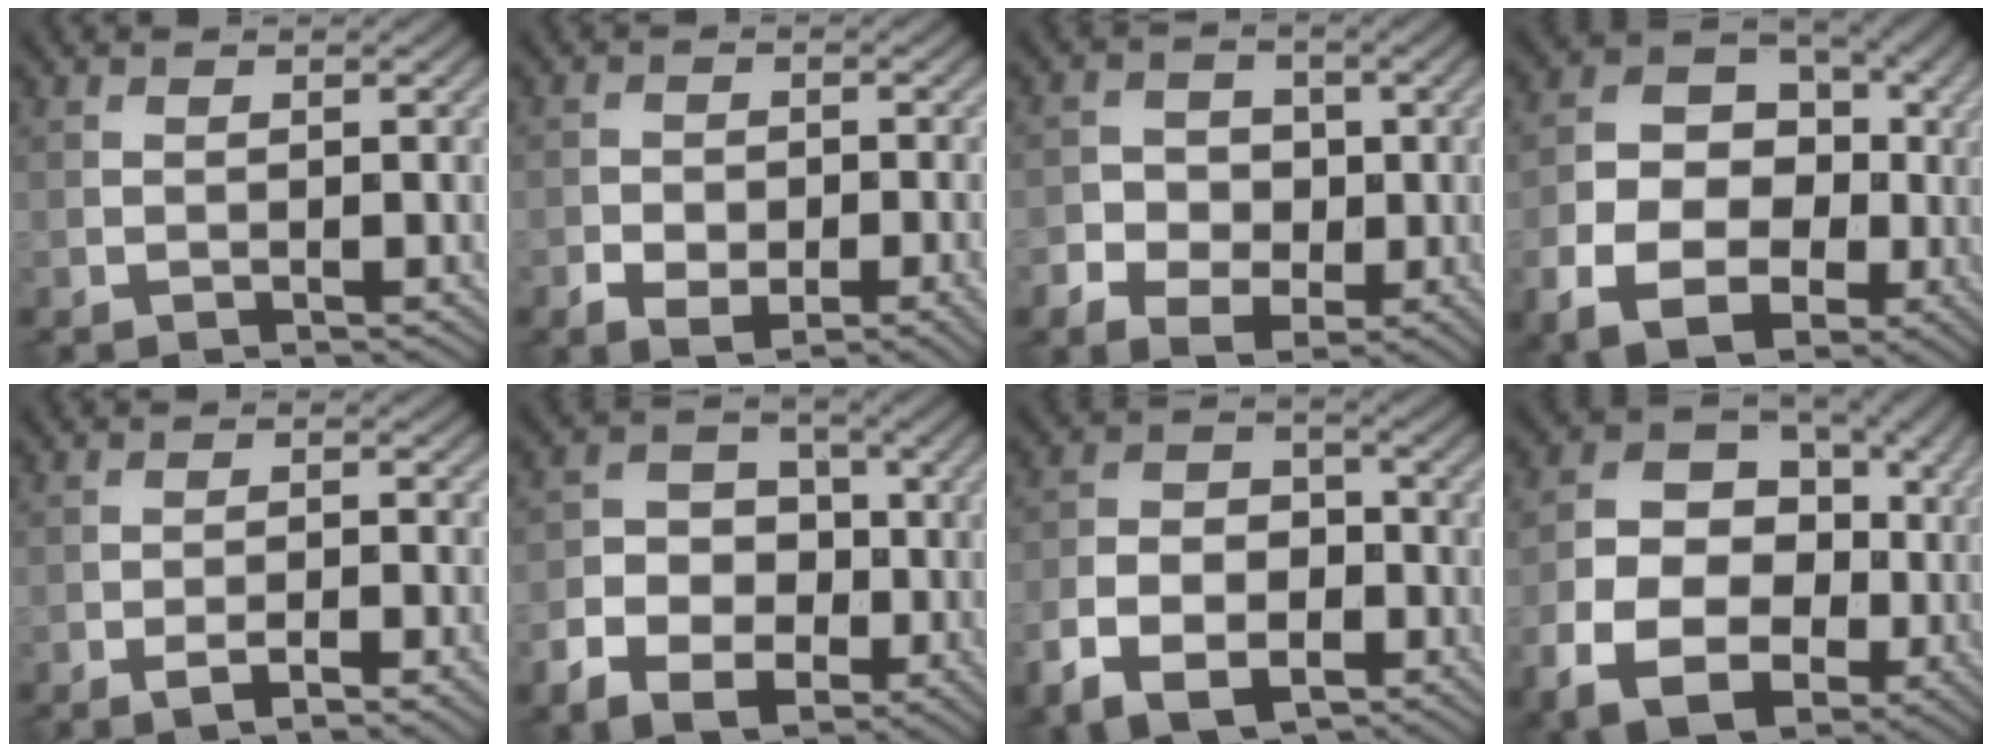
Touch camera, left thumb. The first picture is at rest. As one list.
[{"total": 7.0, "force": [-3.3, 3.6, 5.0], "torque": [-0.077, -0.014, -0.043]}, {"total": 5.4, "force": [-1.4, 4.4, 2.8], "torque": [-0.043, -0.011, -0.032]}, {"total": 12.6, "force": [-2.9, 9.3, 7.9], "torque": [-0.138, -0.025, -0.056]}, {"total": 4.3, "force": [-2.5, 0.9, 3.4], "torque": [-0.059, 0.004, -0.038]}, {"total": 8.1, "force": [-2.9, 6.2, 4.3], "torque": [-0.076, -0.014, -0.064]}, {"total": 10.4, "force": [-5.6, 6.4, 6.0], "torque": [-0.133, -0.025, -0.104]}, {"total": 12.7, "force": [-2.5, 9.5, 8.0], "torque": [-0.156, -0.022, -0.050]}]